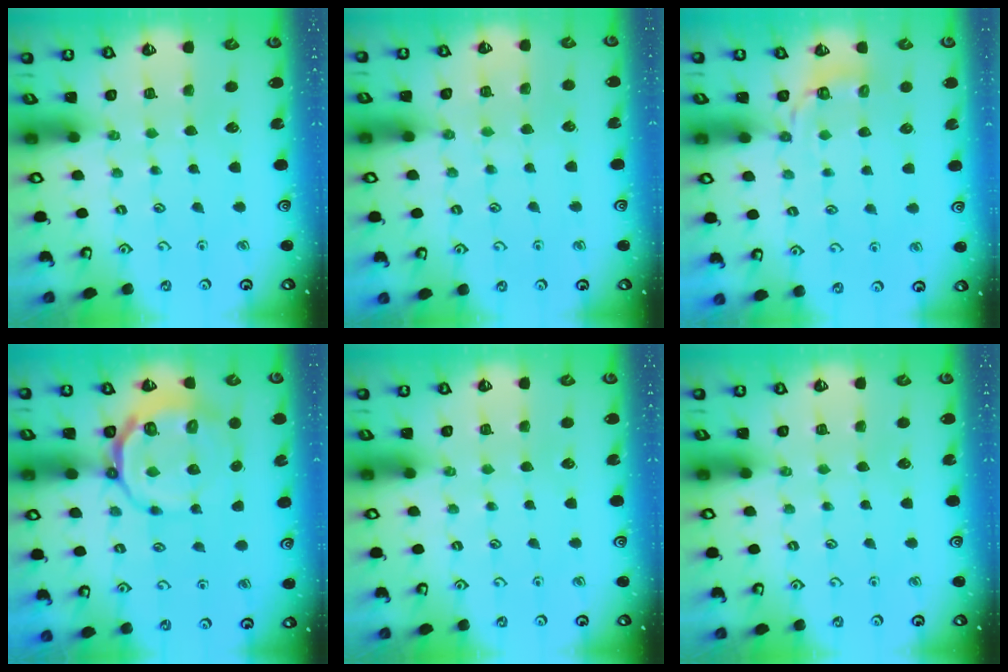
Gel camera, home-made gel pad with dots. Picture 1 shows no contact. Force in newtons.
{"total": 4.8, "press": 4.8, "slide": 0.6}
{"total": 4.0, "press": 3.6, "slide": 1.7}
{"total": 9.5, "press": 9.0, "slide": 3.0}
{"total": 0.0}
{"total": 0.0}